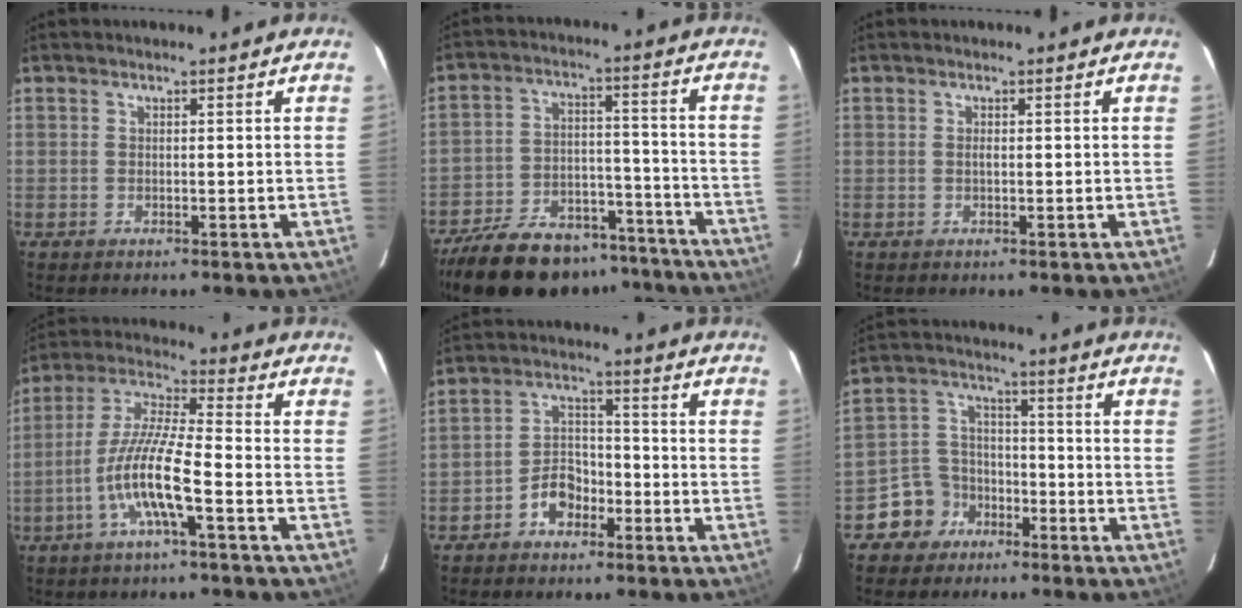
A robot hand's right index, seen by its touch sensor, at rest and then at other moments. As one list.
[{"total": 24.3, "force": [-19.5, 10.2, 10.2], "torque": [-0.213, 0.019, -0.274]}, {"total": 0.6, "force": [0.0, 0.2, 0.5], "torque": [-0.011, 0.001, -0.001]}, {"total": 11.1, "force": [-4.4, 0.9, 10.2], "torque": [-0.213, 0.001, -0.088]}, {"total": 6.0, "force": [-3.5, 3.9, 2.8], "torque": [-0.055, 0.023, -0.055]}, {"total": 8.1, "force": [-5.0, 6.4, 0.7], "torque": [-0.031, 0.036, -0.085]}]